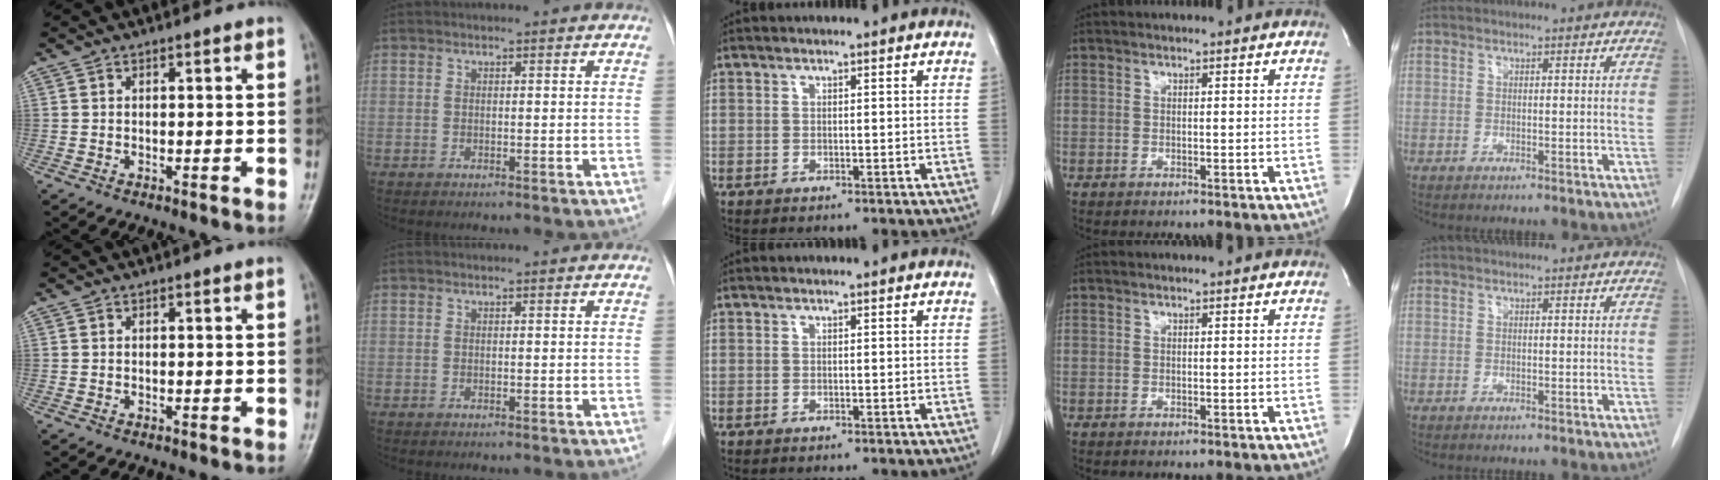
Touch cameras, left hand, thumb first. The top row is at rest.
{}